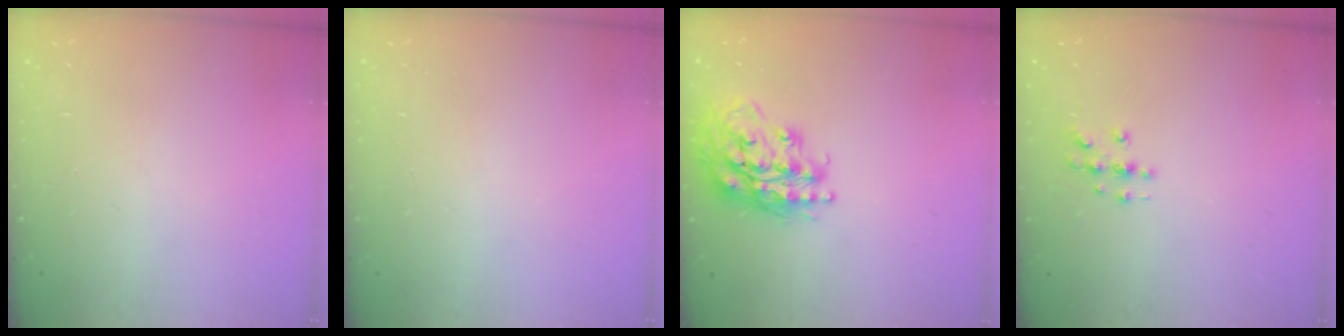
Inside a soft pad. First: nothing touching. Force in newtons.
{"total": 0.0}
{"total": 18.8, "press": 18.8, "slide": 1.5}
{"total": 3.6, "press": 3.6, "slide": 0.5}